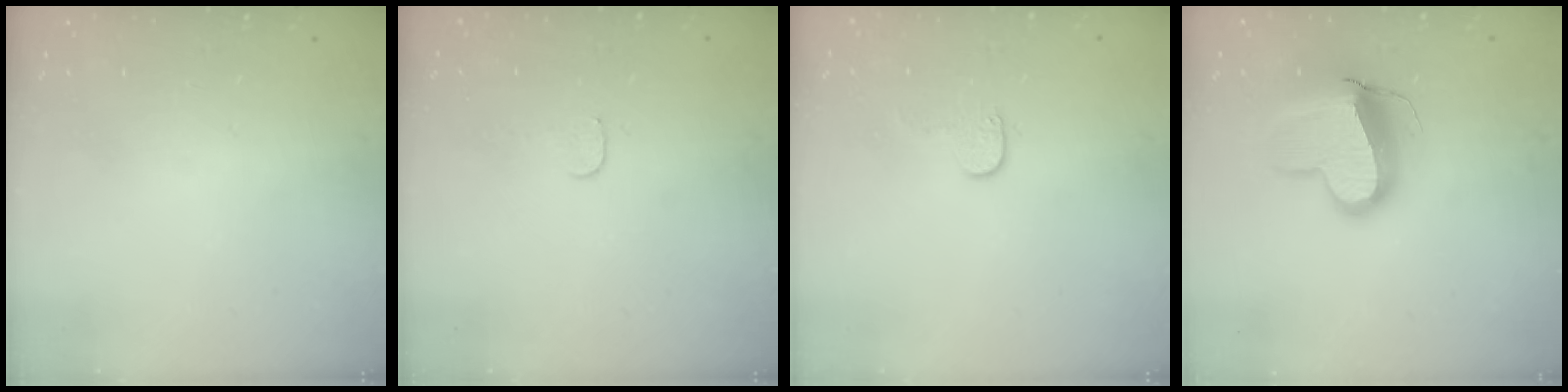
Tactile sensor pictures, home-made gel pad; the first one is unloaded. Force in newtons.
{"total": 3.2, "press": 3.1, "slide": 0.3}
{"total": 3.9, "press": 3.9, "slide": 0.4}
{"total": 14.4, "press": 14.3, "slide": 1.6}